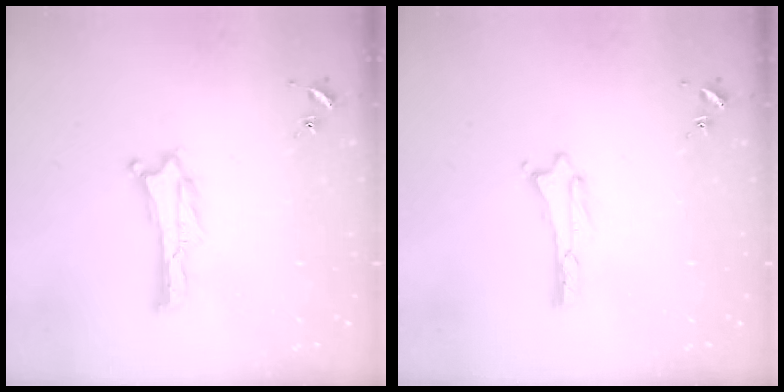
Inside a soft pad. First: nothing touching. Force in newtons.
{"total": 1.1, "press": 1.1, "slide": 0.1}